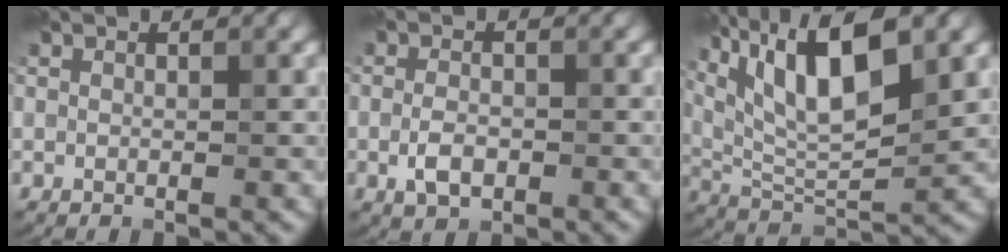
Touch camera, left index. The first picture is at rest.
{"total": 2.6, "force": [-0.9, 1.5, 1.9], "torque": [-0.037, 0.001, -0.018]}
{"total": 10.8, "force": [4.5, 3.7, 9.1], "torque": [-0.154, 0.006, 0.078]}